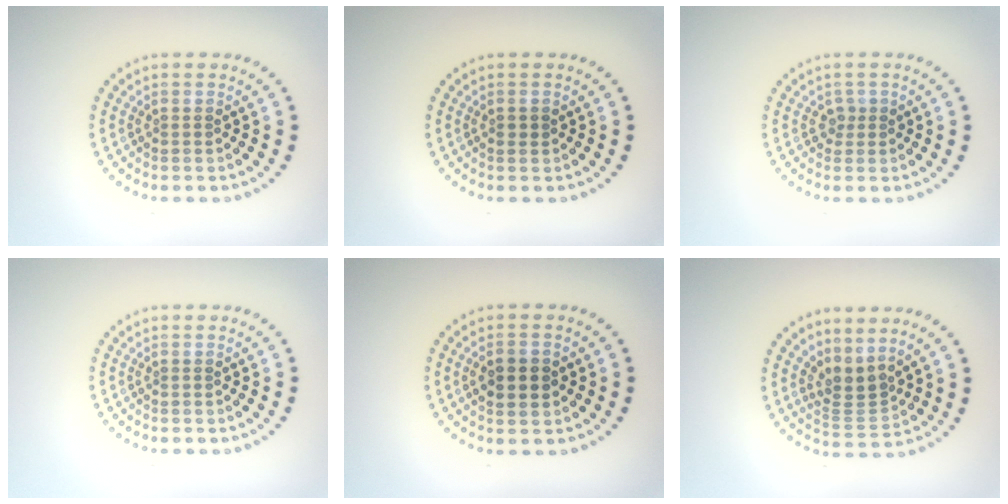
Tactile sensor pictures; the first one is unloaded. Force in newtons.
{"total": 0.8, "press": 0.7, "slide": 0.2}
{"total": 1.1, "press": 0.8, "slide": 0.7}
{"total": 0.0}
{"total": 3.5, "press": 3.5, "slide": 0.2}
{"total": 2.6, "press": 1.9, "slide": 1.8}